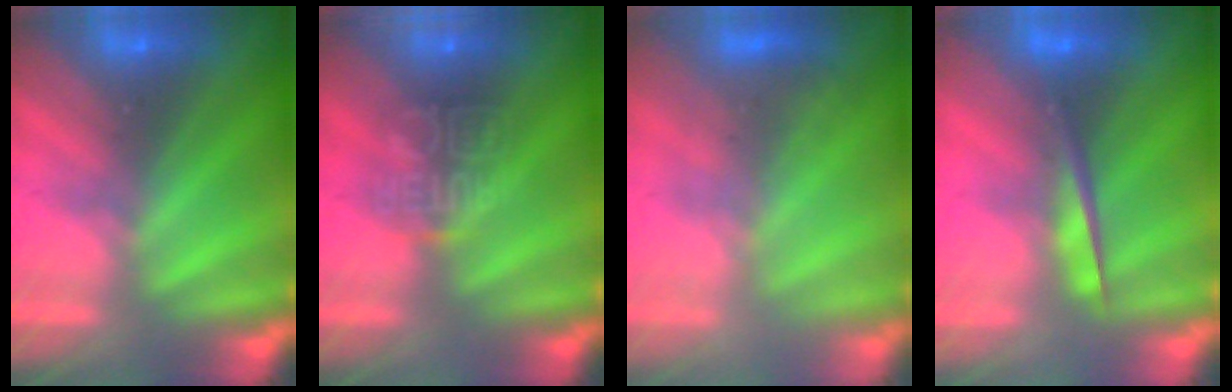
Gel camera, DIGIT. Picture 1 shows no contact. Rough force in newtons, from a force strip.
{"total": 6.3}
{"total": 2.6}
{"total": 4.7}